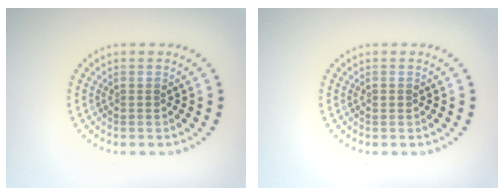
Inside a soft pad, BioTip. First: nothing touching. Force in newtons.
{"total": 0.6, "press": 0.6, "slide": 0.1}